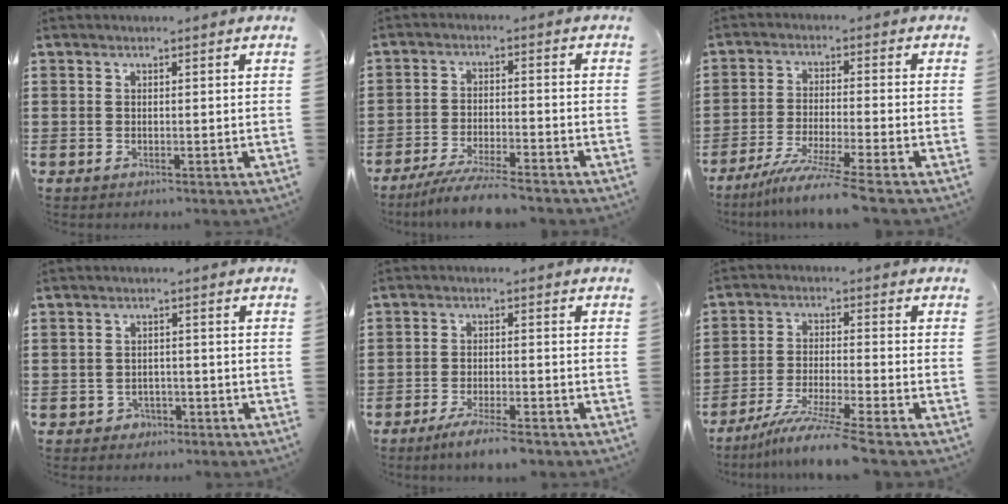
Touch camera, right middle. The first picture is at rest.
{"total": 5.6, "force": [-5.1, 0.0, 2.3], "torque": [-0.050, -0.013, -0.098]}
{"total": 6.5, "force": [-5.3, -0.8, 3.7], "torque": [-0.078, -0.023, -0.104]}
{"total": 1.8, "force": [-1.4, 1.0, 0.1], "torque": [-0.010, 0.000, -0.033]}
{"total": 4.1, "force": [-3.5, 0.0, 2.1], "torque": [-0.041, -0.006, -0.066]}
{"total": 7.0, "force": [-5.9, -0.6, 3.8], "torque": [-0.078, -0.021, -0.113]}